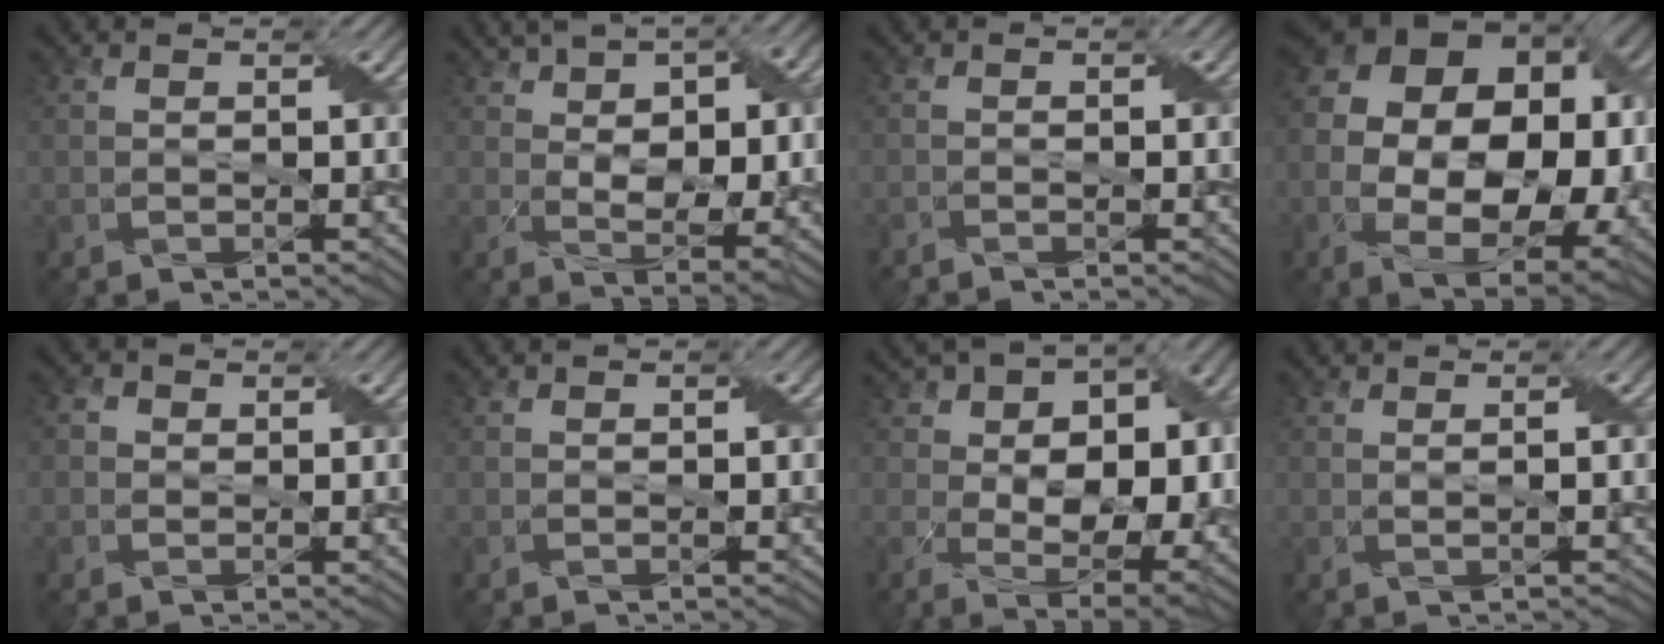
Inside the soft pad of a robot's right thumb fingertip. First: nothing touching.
{"total": 15.3, "force": [3.9, 7.0, 13.1], "torque": [-0.209, 0.010, 0.075]}
{"total": 1.2, "force": [-0.9, 0.3, 0.8], "torque": [-0.016, -0.001, -0.016]}
{"total": 18.5, "force": [-1.0, 12.1, 13.9], "torque": [-0.261, -0.024, 0.004]}
{"total": 1.4, "force": [0.0, 1.3, 0.5], "torque": [-0.013, 0.001, -0.004]}
{"total": 0.6, "force": [-0.1, 0.3, 0.5], "torque": [-0.006, -0.001, -0.001]}
{"total": 18.1, "force": [2.6, 10.9, 14.2], "torque": [-0.228, 0.005, 0.079]}
{"total": 0.9, "force": [0.2, 0.0, 0.9], "torque": [-0.020, 0.008, 0.001]}